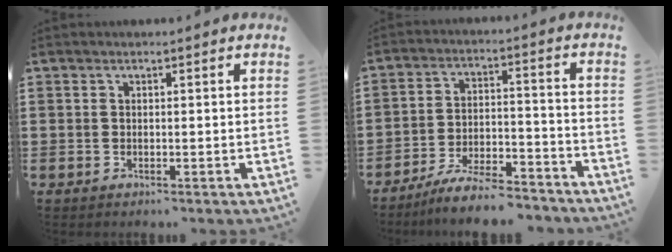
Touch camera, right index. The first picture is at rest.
{"total": 7.6, "force": [-7.0, 0.8, 3.0], "torque": [-0.059, 0.010, -0.134]}